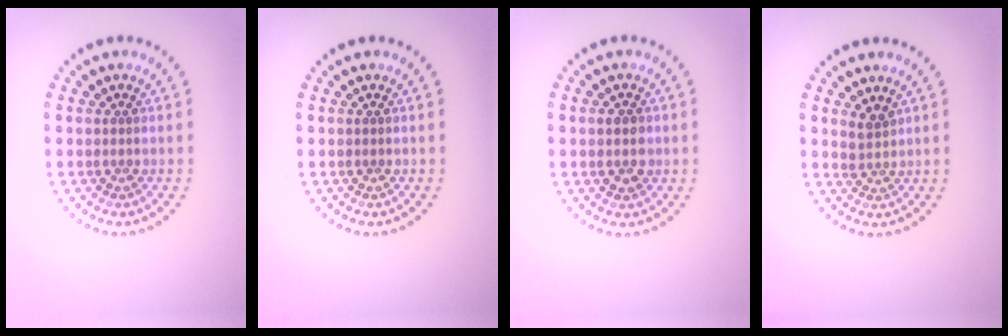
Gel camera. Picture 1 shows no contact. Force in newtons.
{"total": 0.0}
{"total": 2.6, "press": 2.6, "slide": 0.2}
{"total": 1.6, "press": 1.2, "slide": 1.1}